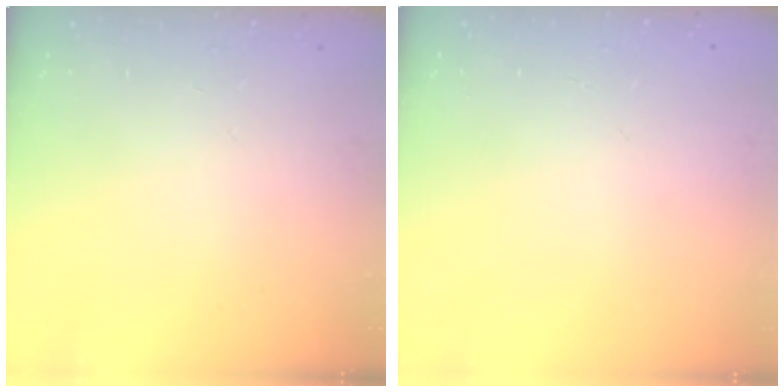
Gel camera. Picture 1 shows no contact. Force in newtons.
{"total": 0.0}